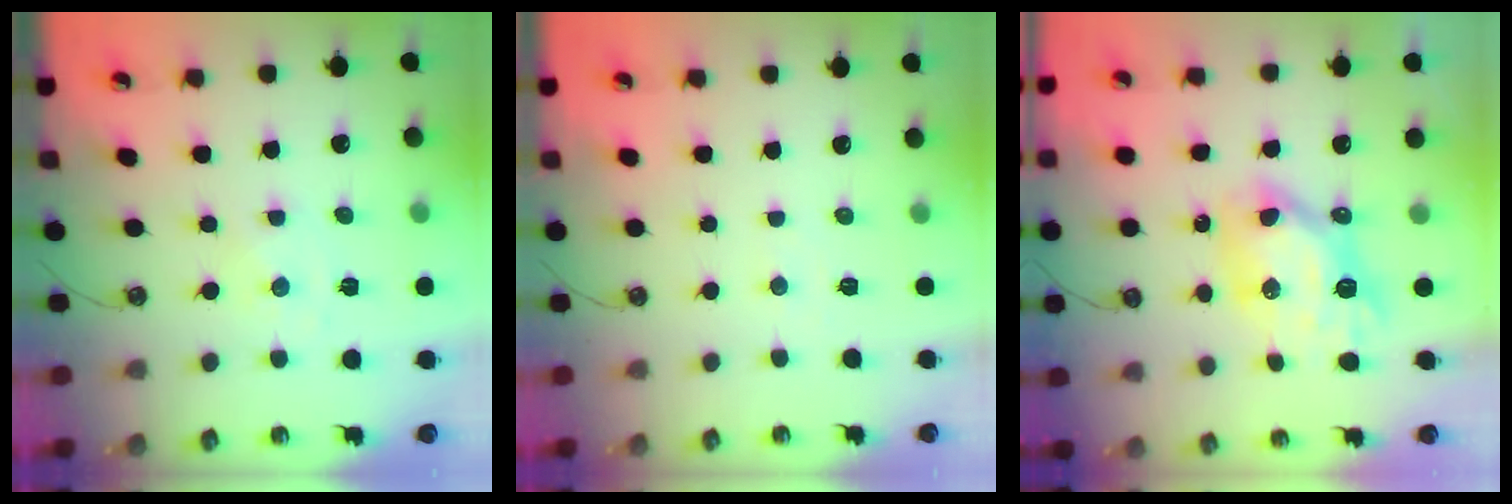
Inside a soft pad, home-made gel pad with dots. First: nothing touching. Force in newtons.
{"total": 4.0, "press": 4.0, "slide": 0.5}
{"total": 10.4, "press": 10.4, "slide": 0.8}